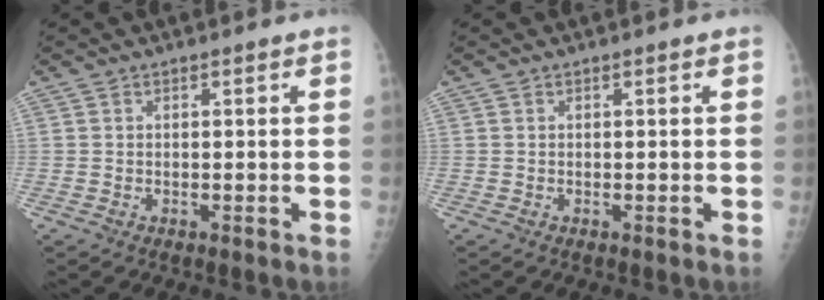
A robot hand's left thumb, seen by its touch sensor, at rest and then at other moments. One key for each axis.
{"total": 0.0}